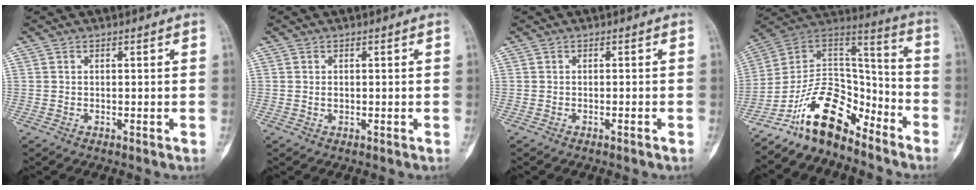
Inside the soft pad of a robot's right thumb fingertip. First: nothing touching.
{"total": 0.8, "force": [0.1, 0.5, 0.6], "torque": [-0.010, 0.000, 0.004]}
{"total": 0.7, "force": [-0.5, 0.0, 0.5], "torque": [-0.013, 0.004, -0.005]}
{"total": 15.4, "force": [-11.0, 7.6, 7.7], "torque": [-0.103, 0.117, -0.204]}